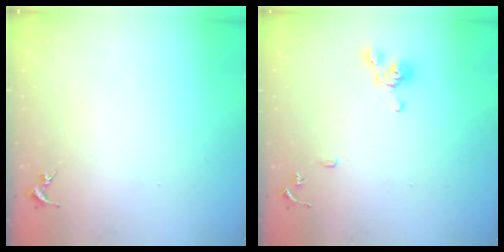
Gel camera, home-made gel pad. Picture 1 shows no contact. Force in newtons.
{"total": 9.8, "press": 9.7, "slide": 1.4}